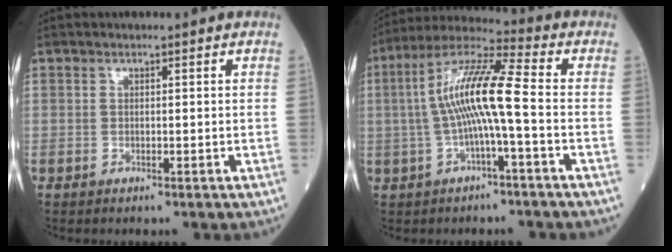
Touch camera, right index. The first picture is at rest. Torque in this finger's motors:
{"motor_torque": [1.29, 0.31, 0.80, 0.21]}